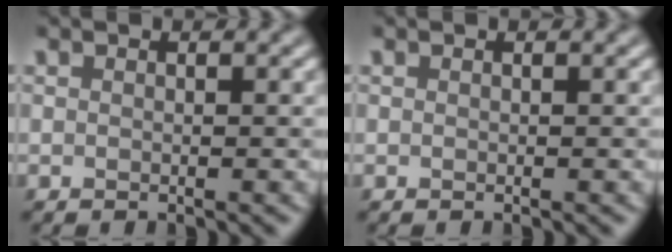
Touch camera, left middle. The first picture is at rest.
{"total": 0.0}